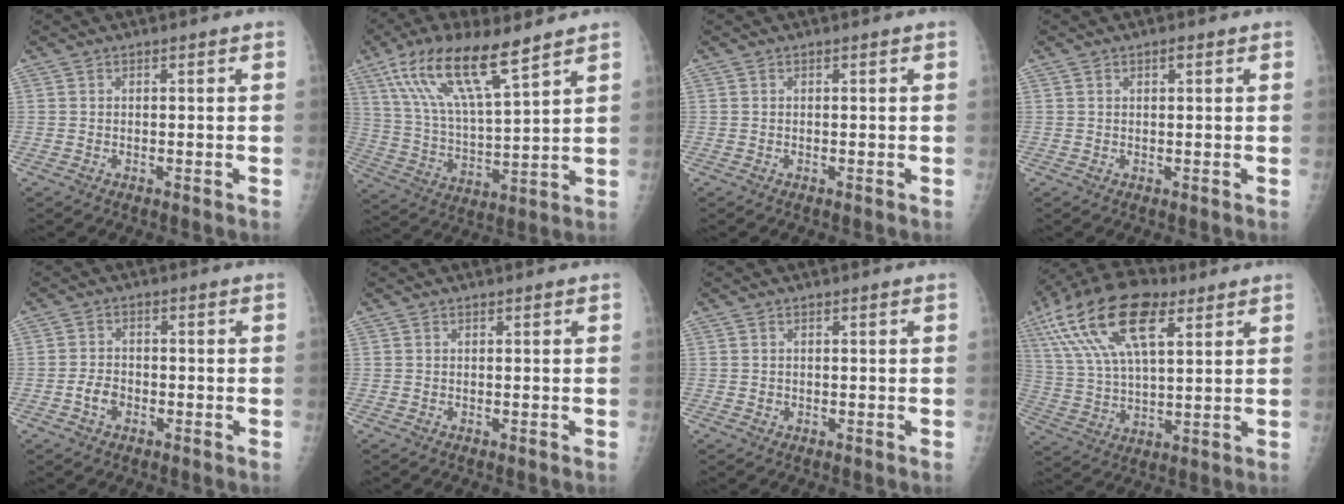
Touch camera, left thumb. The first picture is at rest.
{"total": 16.5, "force": [10.2, 4.4, 12.3], "torque": [-0.223, -0.036, 0.202]}
{"total": 0.0}
{"total": 1.0, "force": [0.5, 0.5, 0.7], "torque": [-0.008, 0.000, 0.008]}
{"total": 3.2, "force": [-1.3, 2.3, 1.8], "torque": [-0.026, 0.011, -0.026]}
{"total": 0.0}
{"total": 0.6, "force": [0.1, 0.6, 0.1], "torque": [0.002, 0.001, 0.002]}
{"total": 19.5, "force": [9.2, 8.6, 15.0], "torque": [-0.287, 0.000, 0.167]}